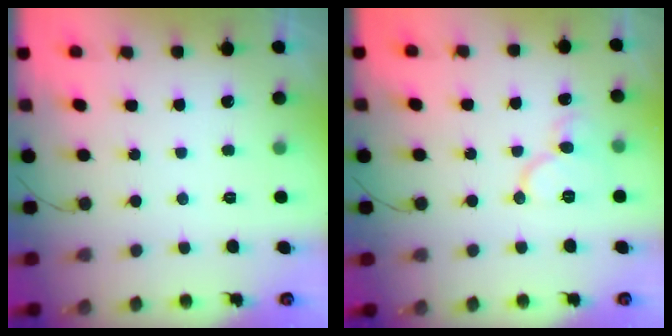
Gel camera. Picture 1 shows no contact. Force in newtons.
{"total": 10.0, "press": 9.9, "slide": 1.2}